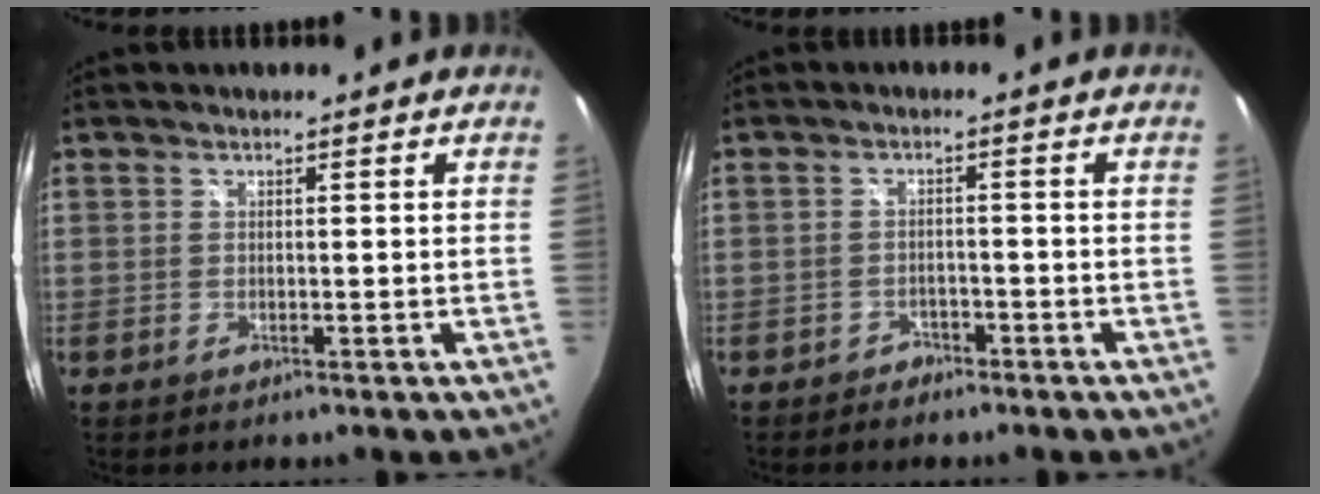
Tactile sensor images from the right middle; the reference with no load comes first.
{"total": 2.8, "force": [-2.4, 1.5, 0.3], "torque": [-0.014, 0.000, -0.038]}